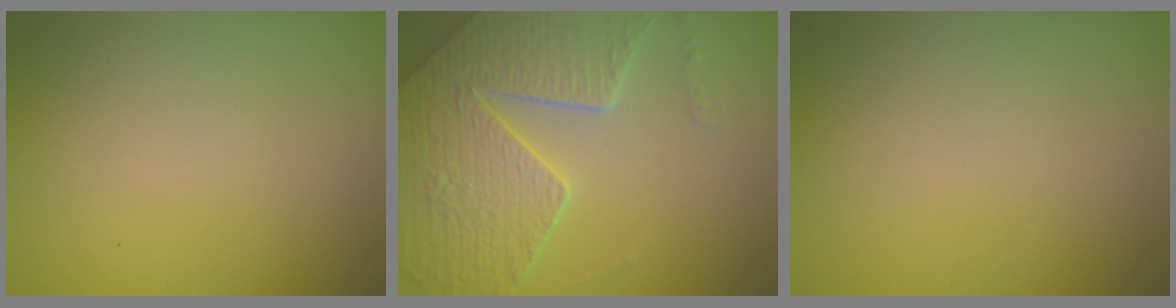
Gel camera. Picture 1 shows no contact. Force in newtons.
{"total": 7.6, "press": 5.7, "slide": 5.1}
{"total": 0.0}